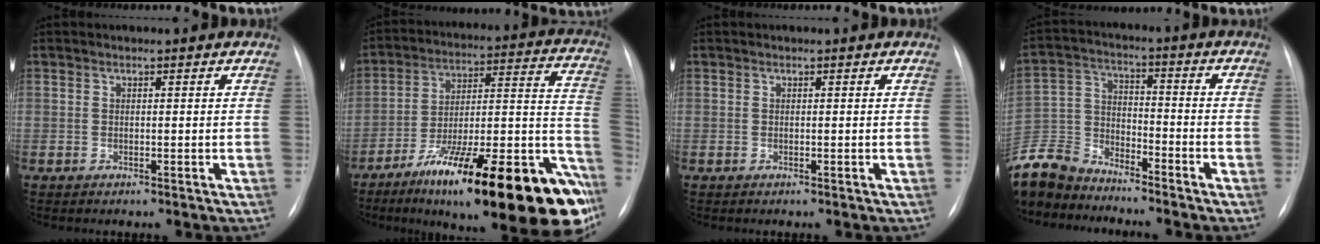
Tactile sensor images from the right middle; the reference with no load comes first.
{"total": 30.9, "force": [-18.3, 6.0, 24.2], "torque": [-0.257, 0.013, -0.276]}
{"total": 0.0}
{"total": 11.5, "force": [-10.9, 3.2, 2.0], "torque": [-0.052, 0.005, -0.213]}